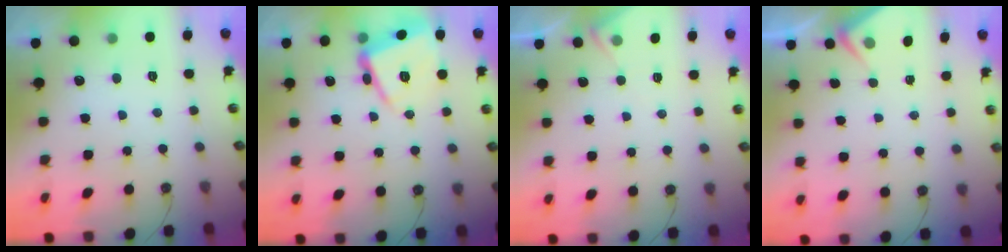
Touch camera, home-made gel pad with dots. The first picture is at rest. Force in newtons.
{"total": 17.3, "press": 17.3, "slide": 0.2}
{"total": 4.4, "press": 4.4, "slide": 0.5}
{"total": 3.1, "press": 3.1, "slide": 0.4}